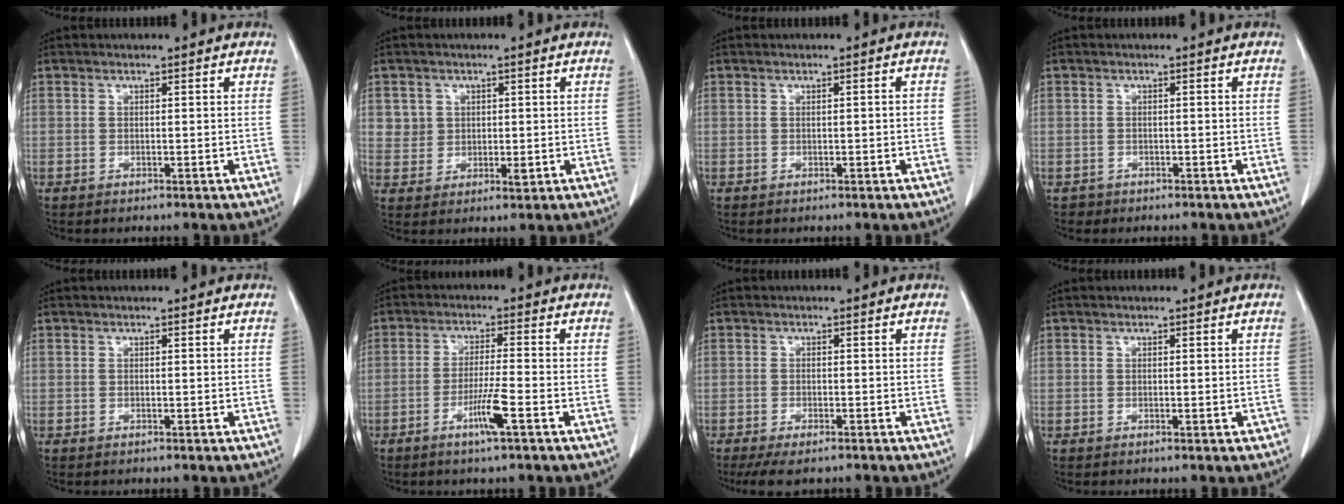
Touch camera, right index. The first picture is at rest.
{"total": 3.8, "force": [1.1, 3.5, 1.0], "torque": [-0.006, -0.005, 0.020]}
{"total": 1.0, "force": [-0.1, 0.2, 1.0], "torque": [-0.014, 0.003, 0.002]}
{"total": 1.2, "force": [-0.6, 1.0, -0.3], "torque": [0.003, 0.005, -0.013]}
{"total": 0.0}
{"total": 5.5, "force": [-2.6, -0.4, 4.8], "torque": [-0.091, -0.010, -0.050]}
{"total": 4.6, "force": [-3.4, 1.4, 2.7], "torque": [-0.038, -0.009, -0.053]}
{"total": 1.2, "force": [-0.4, 0.4, 1.1], "torque": [-0.011, 0.001, -0.001]}